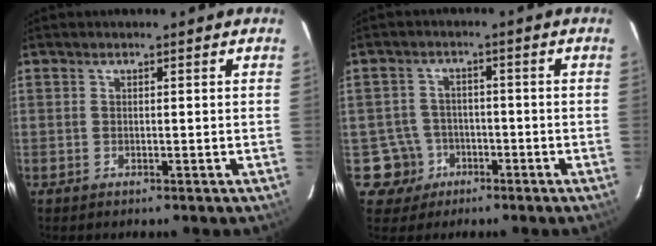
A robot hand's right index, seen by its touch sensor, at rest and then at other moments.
{"total": 5.8, "force": [-2.4, 5.3, 0.0], "torque": [-0.013, 0.025, -0.035]}